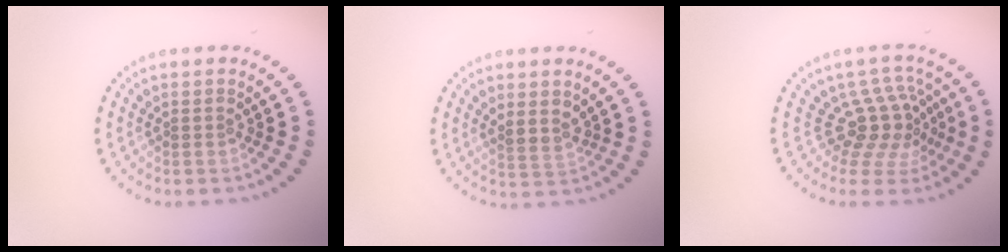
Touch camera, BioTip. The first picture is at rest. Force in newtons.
{"total": 1.8, "press": 1.6, "slide": 0.9}
{"total": 4.0, "press": 2.8, "slide": 2.9}